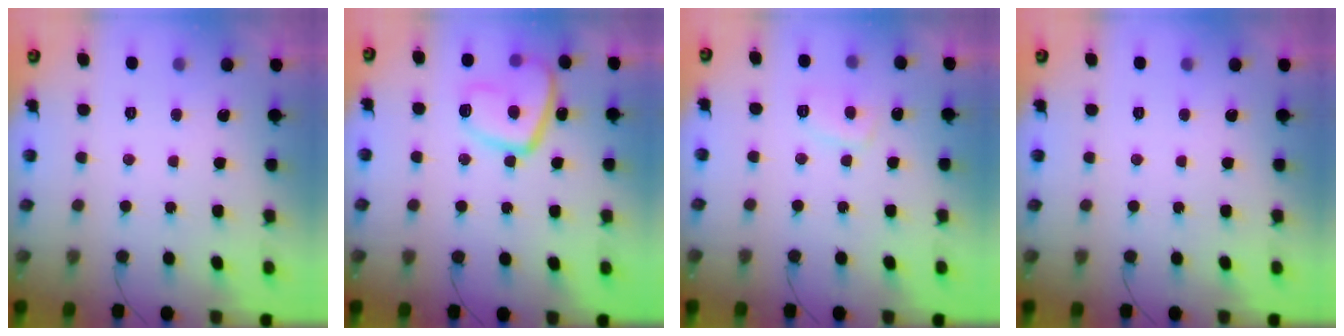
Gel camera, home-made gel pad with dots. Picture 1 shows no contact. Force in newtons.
{"total": 12.8, "press": 12.7, "slide": 1.3}
{"total": 4.5, "press": 4.4, "slide": 0.9}
{"total": 0.0}